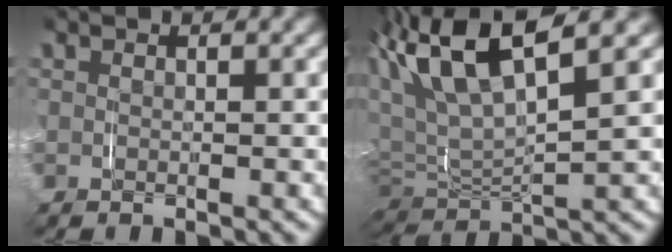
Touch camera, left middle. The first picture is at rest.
{"total": 9.5, "force": [3.5, 5.4, 7.0], "torque": [-0.161, 0.007, 0.055]}